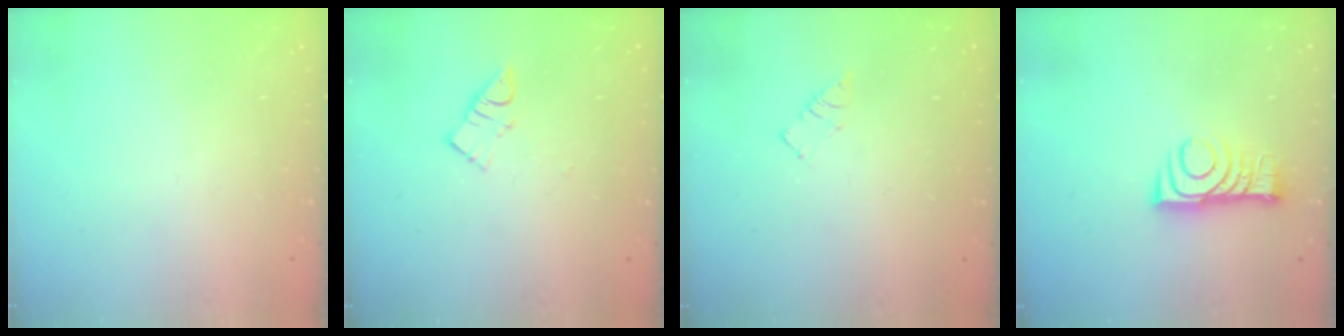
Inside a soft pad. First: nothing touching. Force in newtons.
{"total": 5.9, "press": 5.9, "slide": 0.1}
{"total": 2.6, "press": 2.6, "slide": 0.3}
{"total": 8.8, "press": 8.8, "slide": 0.8}